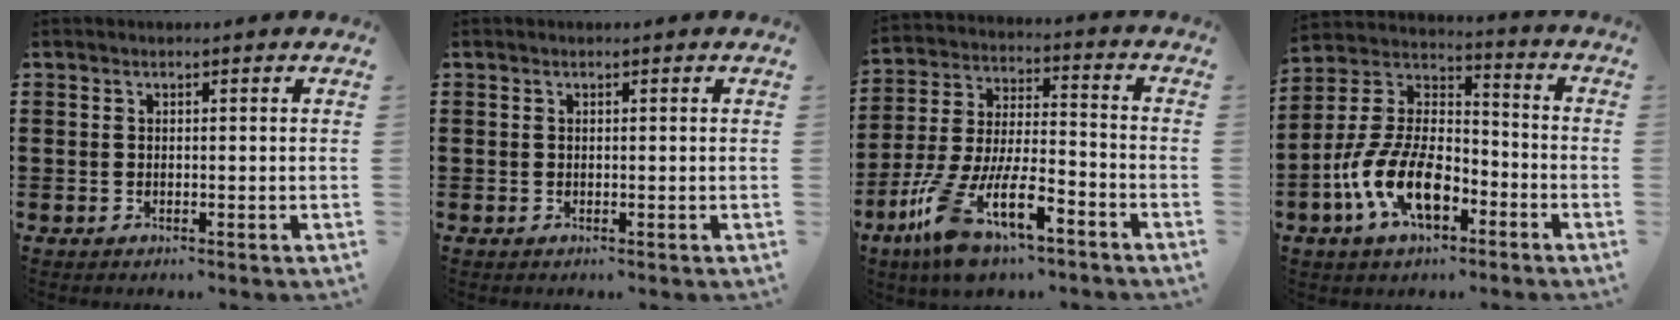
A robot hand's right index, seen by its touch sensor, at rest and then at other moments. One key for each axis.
{"total": 0.0}
{"total": 12.7, "fx": -7.0, "fy": 4.4, "fz": 9.6, "tx": -0.216, "ty": -0.004, "tz": -0.133}
{"total": 12.1, "fx": -6.3, "fy": 5.7, "fz": 8.6, "tx": -0.208, "ty": -0.002, "tz": -0.125}